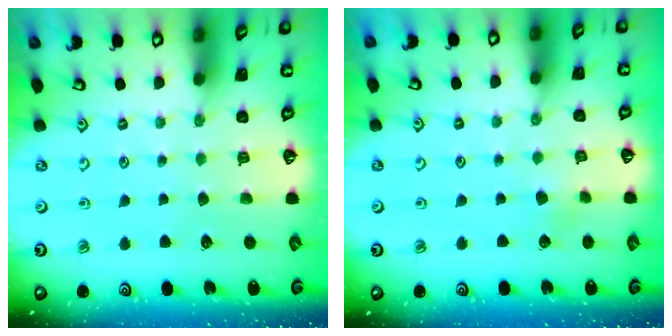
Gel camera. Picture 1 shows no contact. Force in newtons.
{"total": 1.9, "press": 1.9, "slide": 0.2}